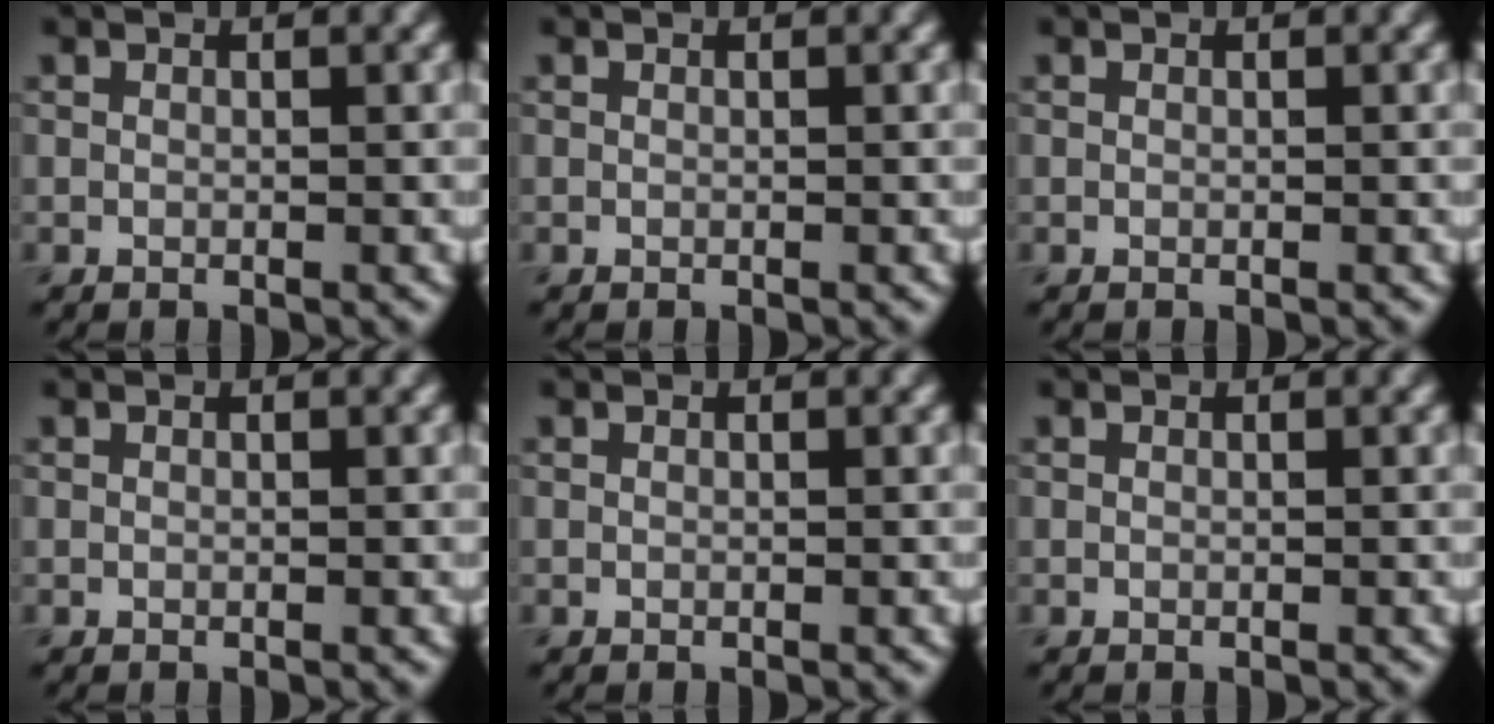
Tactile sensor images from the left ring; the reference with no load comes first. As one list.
[{"total": 0.0}, {"total": 0.0}, {"total": 0.0}, {"total": 0.0}, {"total": 0.0}]